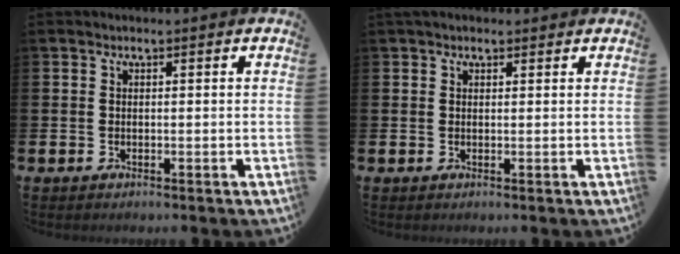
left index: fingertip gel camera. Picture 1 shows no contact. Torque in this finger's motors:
{"motor_torque": [1.15, -0.99, 0.73, 0.19]}